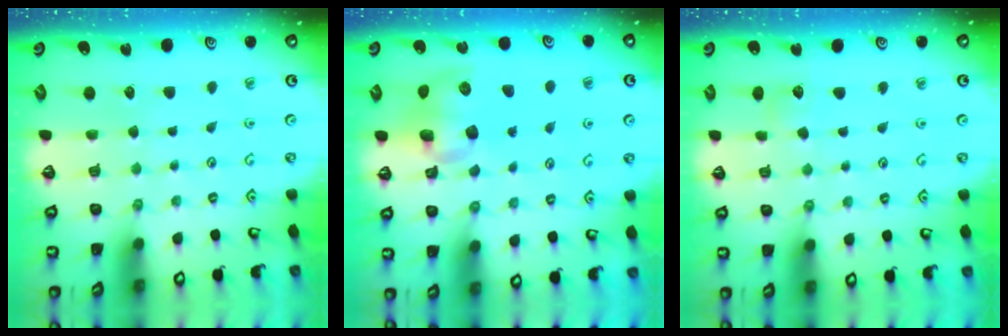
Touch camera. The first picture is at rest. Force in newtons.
{"total": 9.8, "press": 9.7, "slide": 1.8}
{"total": 5.9, "press": 5.9, "slide": 0.7}